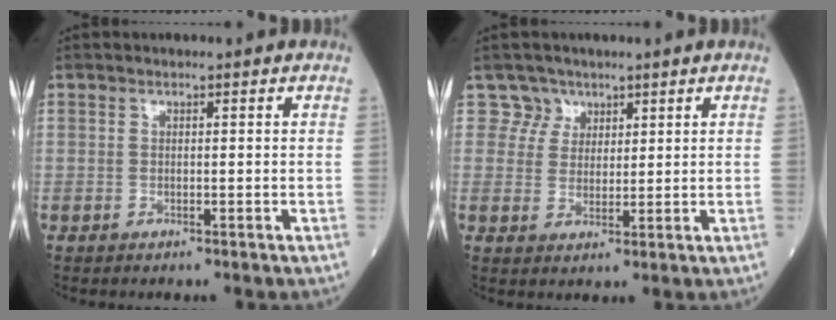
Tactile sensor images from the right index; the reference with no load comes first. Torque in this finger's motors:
{"motor_torque": [-0.31, -0.04, -0.07, -0.03]}